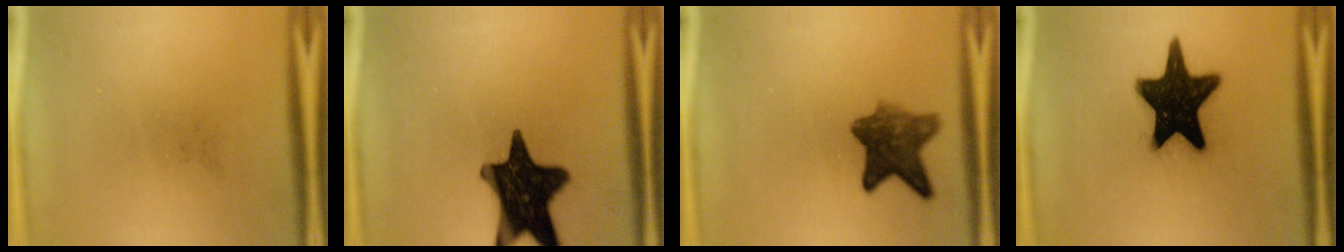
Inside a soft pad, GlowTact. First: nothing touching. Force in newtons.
{"total": 16.7}
{"total": 7.6}
{"total": 18.7}